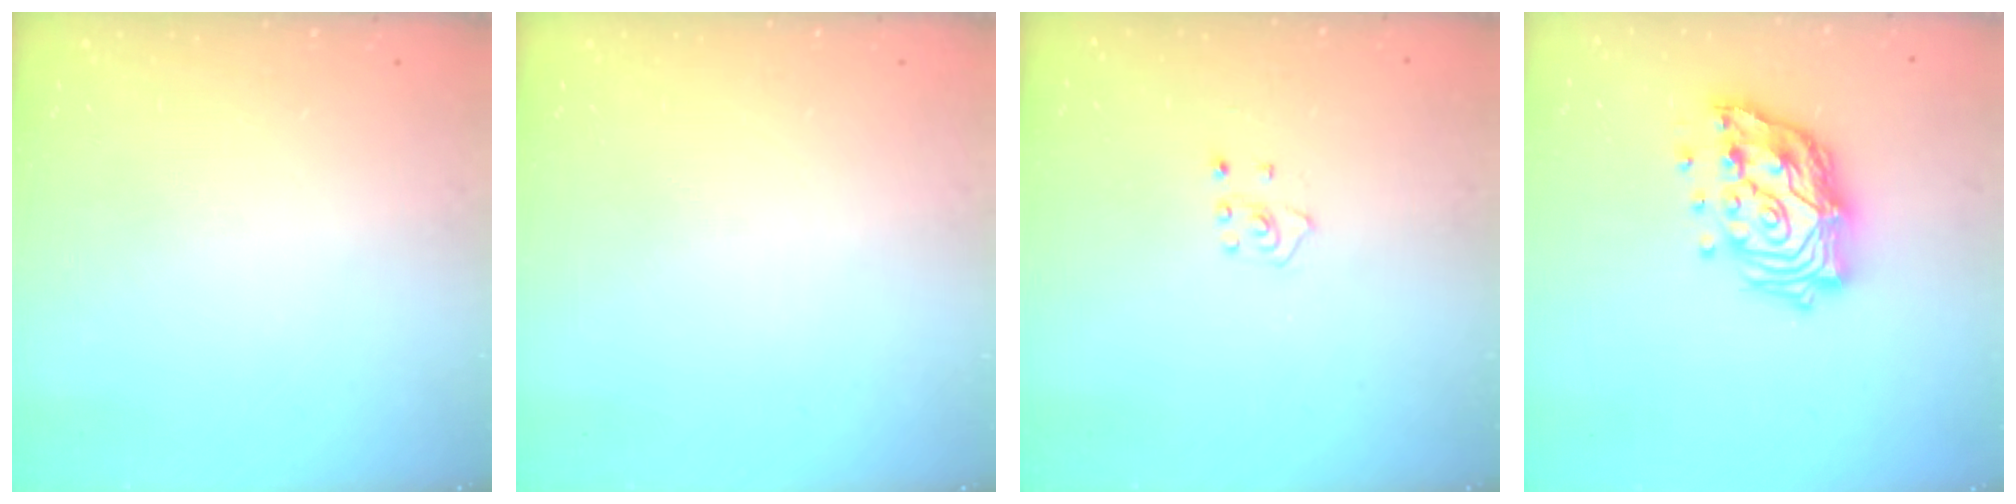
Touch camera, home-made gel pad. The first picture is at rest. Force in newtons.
{"total": 0.0}
{"total": 2.4, "press": 2.4, "slide": 0.5}
{"total": 17.0, "press": 16.8, "slide": 2.2}